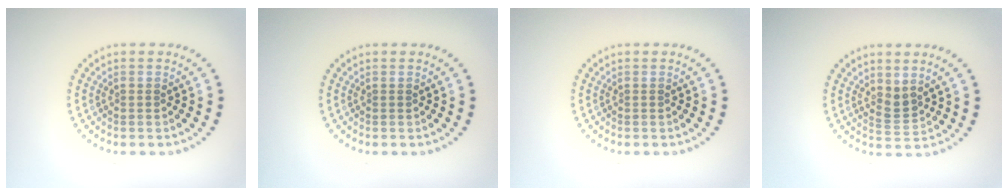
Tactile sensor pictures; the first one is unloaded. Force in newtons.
{"total": 0.0}
{"total": 0.0}
{"total": 1.7, "press": 1.3, "slide": 1.1}